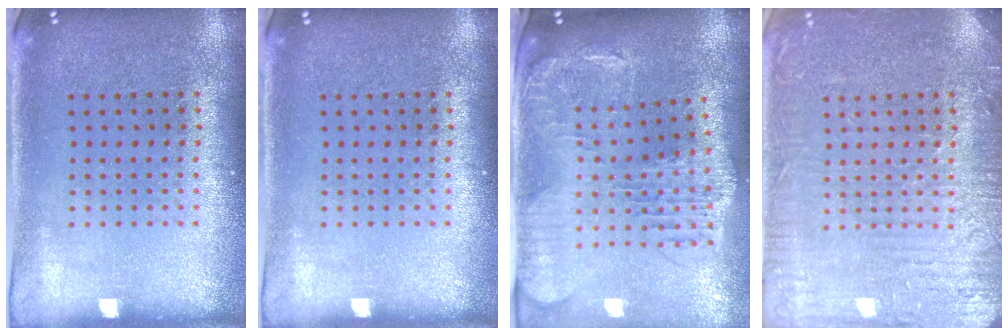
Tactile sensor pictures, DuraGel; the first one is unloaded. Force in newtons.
{"total": 0.0}
{"total": 2.1, "press": 1.9, "slide": 0.9}
{"total": 5.0, "press": 5.0, "slide": 0.6}